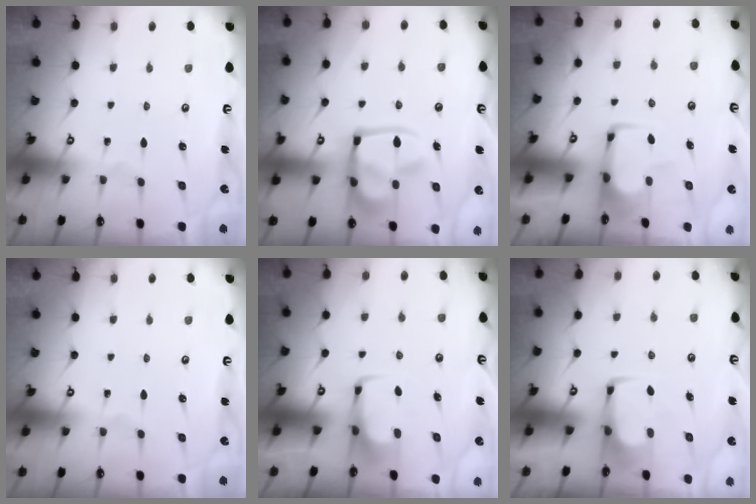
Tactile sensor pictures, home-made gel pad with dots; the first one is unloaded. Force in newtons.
{"total": 15.9, "press": 15.8, "slide": 1.7}
{"total": 1.8, "press": 1.7, "slide": 0.4}
{"total": 0.0}
{"total": 2.9, "press": 2.9, "slide": 0.4}
{"total": 1.8, "press": 1.7, "slide": 0.6}